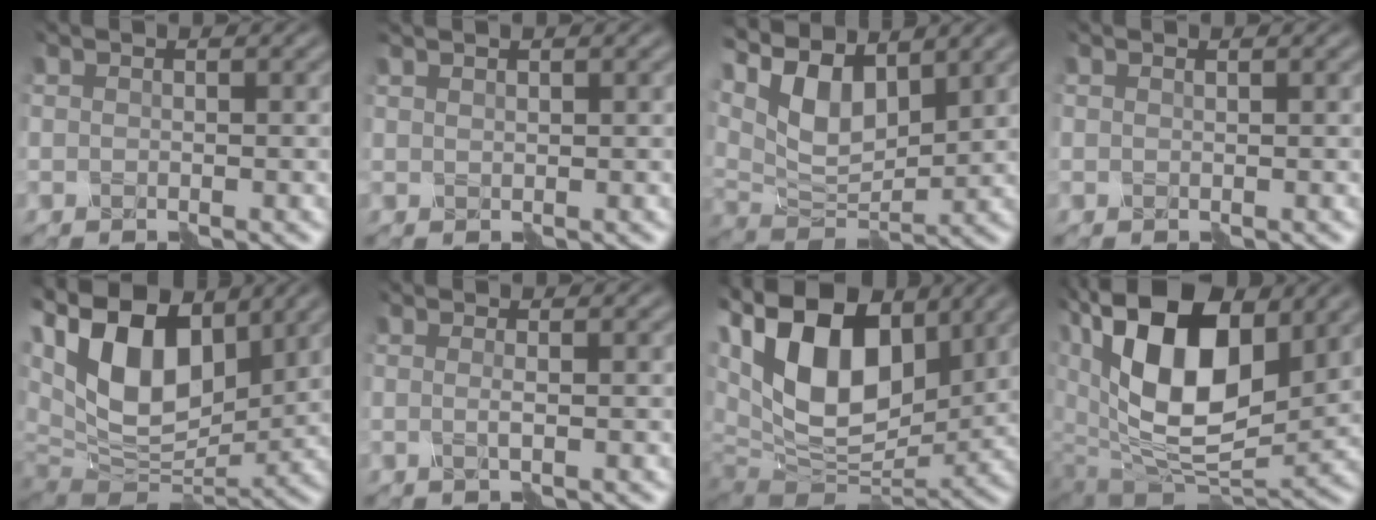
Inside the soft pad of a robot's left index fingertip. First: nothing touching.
{"total": 0.6, "force": [0.5, -0.1, 0.3], "torque": [-0.006, 0.002, 0.010]}
{"total": 7.5, "force": [3.9, 3.3, 5.5], "torque": [-0.117, 0.007, 0.070]}
{"total": 0.0}
{"total": 15.0, "force": [5.0, 8.3, 11.5], "torque": [-0.220, 0.033, 0.078]}
{"total": 1.0, "force": [-0.3, 0.0, 0.9], "torque": [-0.018, 0.000, -0.006]}
{"total": 16.9, "force": [5.0, 9.7, 12.9], "torque": [-0.236, 0.048, 0.069]}
{"total": 14.4, "force": [4.3, 8.3, 11.0], "torque": [-0.192, 0.006, 0.076]}